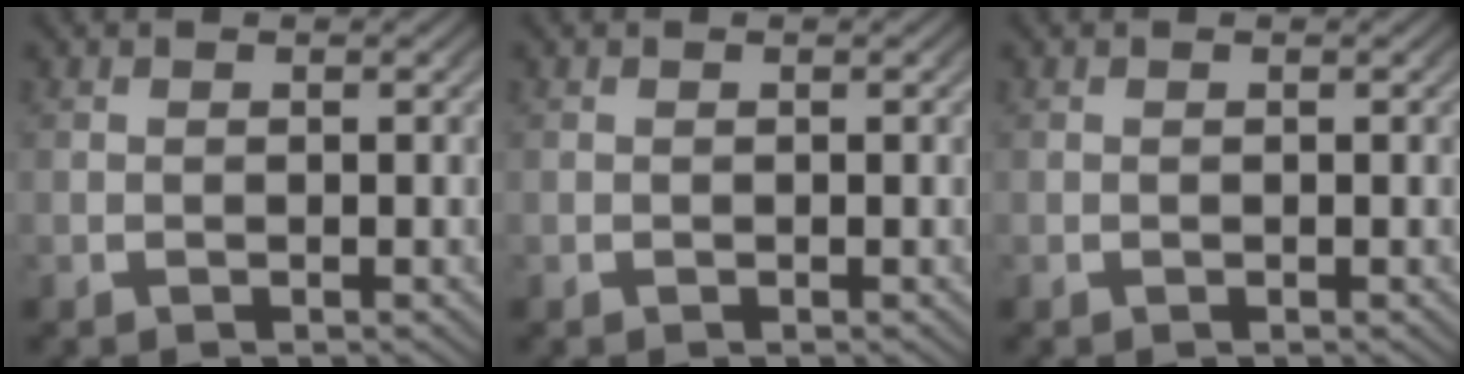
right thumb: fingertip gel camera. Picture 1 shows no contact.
{"total": 0.0}
{"total": 0.0}